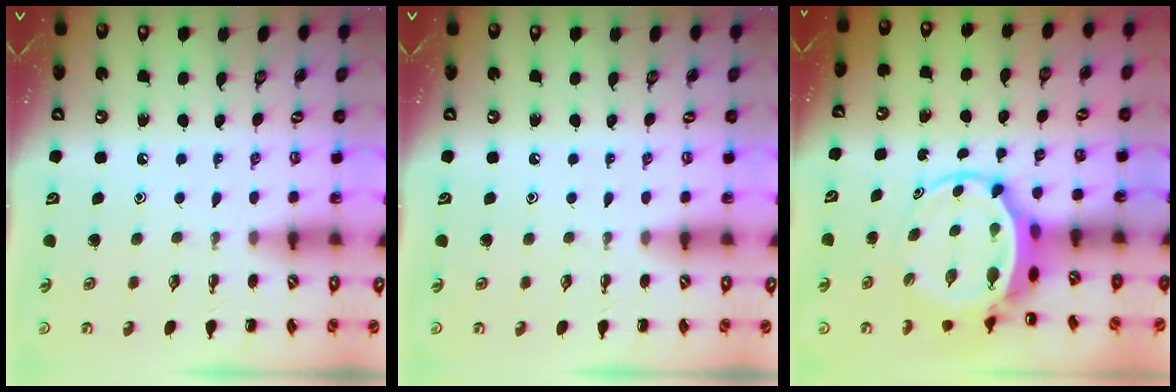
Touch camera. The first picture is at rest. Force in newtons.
{"total": 0.0}
{"total": 5.4, "press": 5.3, "slide": 1.3}